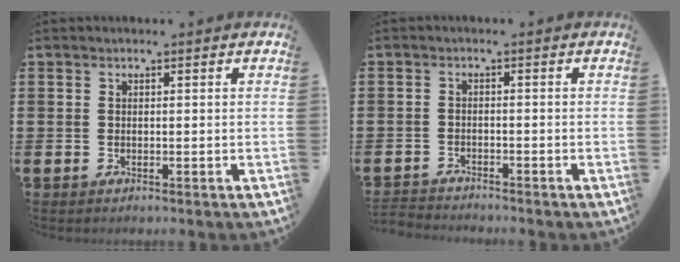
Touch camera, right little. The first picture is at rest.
{"total": 1.8, "force": [-1.8, -0.1, -0.2], "torque": [-0.002, 0.002, -0.039]}